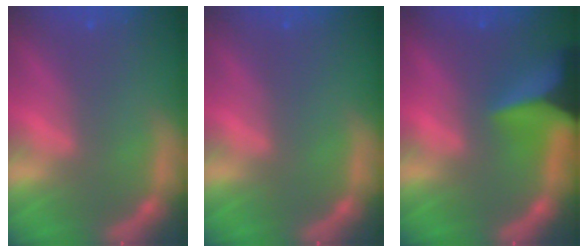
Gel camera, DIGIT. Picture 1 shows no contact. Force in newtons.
{"total": 0.0}
{"total": 10.0}